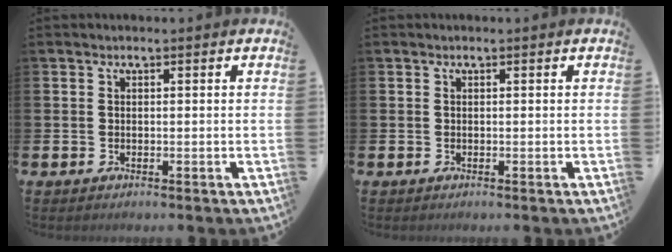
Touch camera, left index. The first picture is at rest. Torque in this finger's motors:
{"motor_torque": [0.07, -0.13, 0.03, 0.01]}